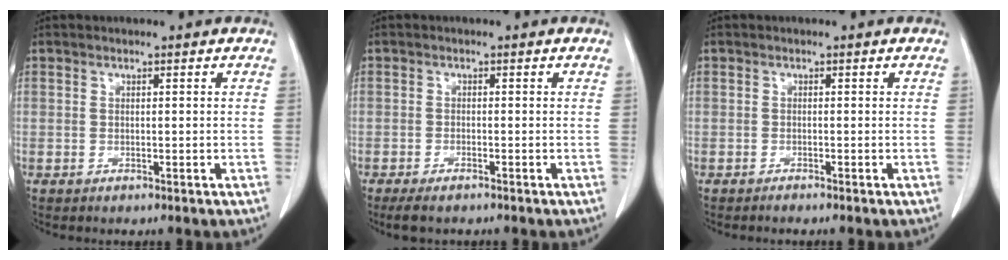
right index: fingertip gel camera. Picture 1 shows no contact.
{"total": 3.3, "force": [-2.6, 0.9, 1.8], "torque": [-0.033, -0.007, -0.039]}
{"total": 1.2, "force": [-1.1, -0.2, 0.6], "torque": [-0.008, 0.001, -0.015]}